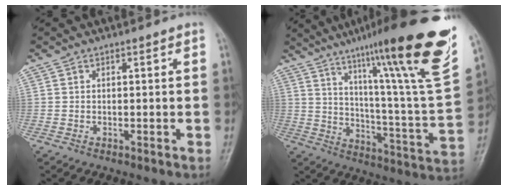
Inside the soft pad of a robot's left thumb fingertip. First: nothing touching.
{"total": 29.1, "force": [17.7, 2.8, 23.0], "torque": [-0.312, -0.068, 0.264]}